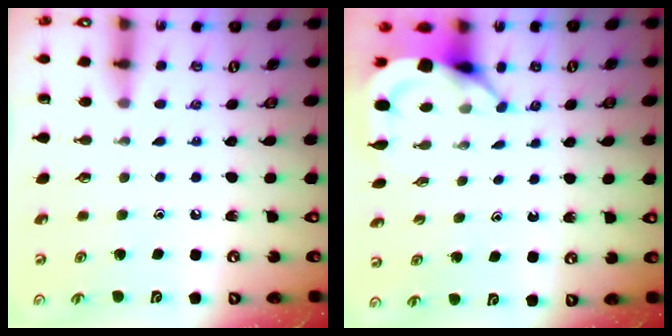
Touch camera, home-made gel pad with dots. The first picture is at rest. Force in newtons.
{"total": 3.8, "press": 3.8, "slide": 0.1}